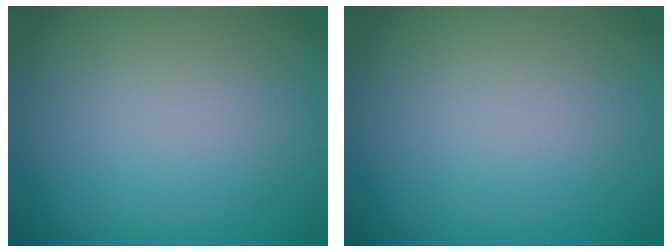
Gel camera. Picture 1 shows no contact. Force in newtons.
{"total": 0.0}